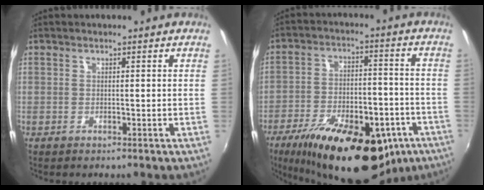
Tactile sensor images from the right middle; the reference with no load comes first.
{"total": 25.3, "force": [-15.6, 11.1, 16.6], "torque": [-0.290, -0.027, -0.218]}